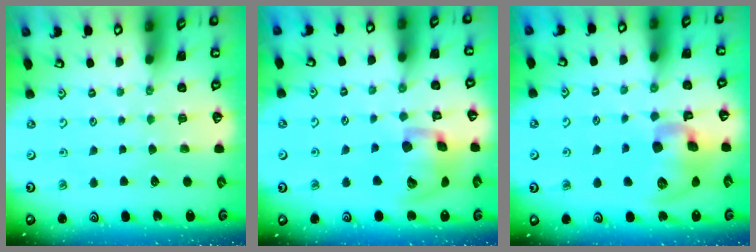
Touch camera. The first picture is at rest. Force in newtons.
{"total": 16.3, "press": 16.1, "slide": 2.7}
{"total": 15.1, "press": 14.9, "slide": 2.3}